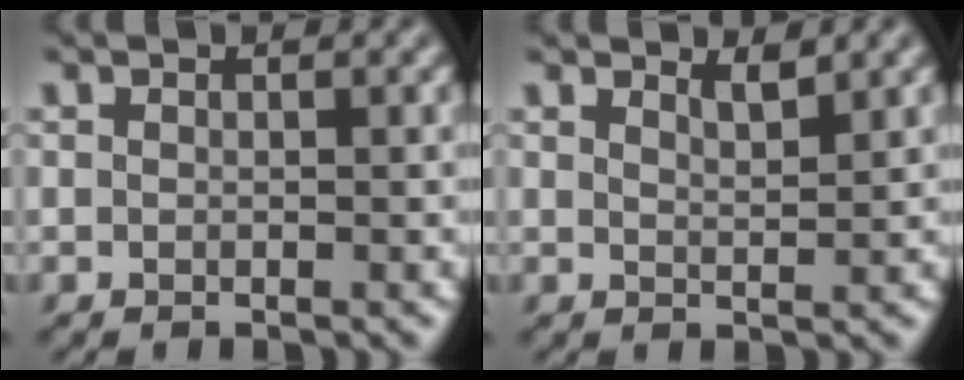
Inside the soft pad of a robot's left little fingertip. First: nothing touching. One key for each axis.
{"total": 1.4, "fx": 1.3, "fy": 0.0, "fz": 0.6, "tx": -0.016, "ty": 0.000, "tz": 0.022}